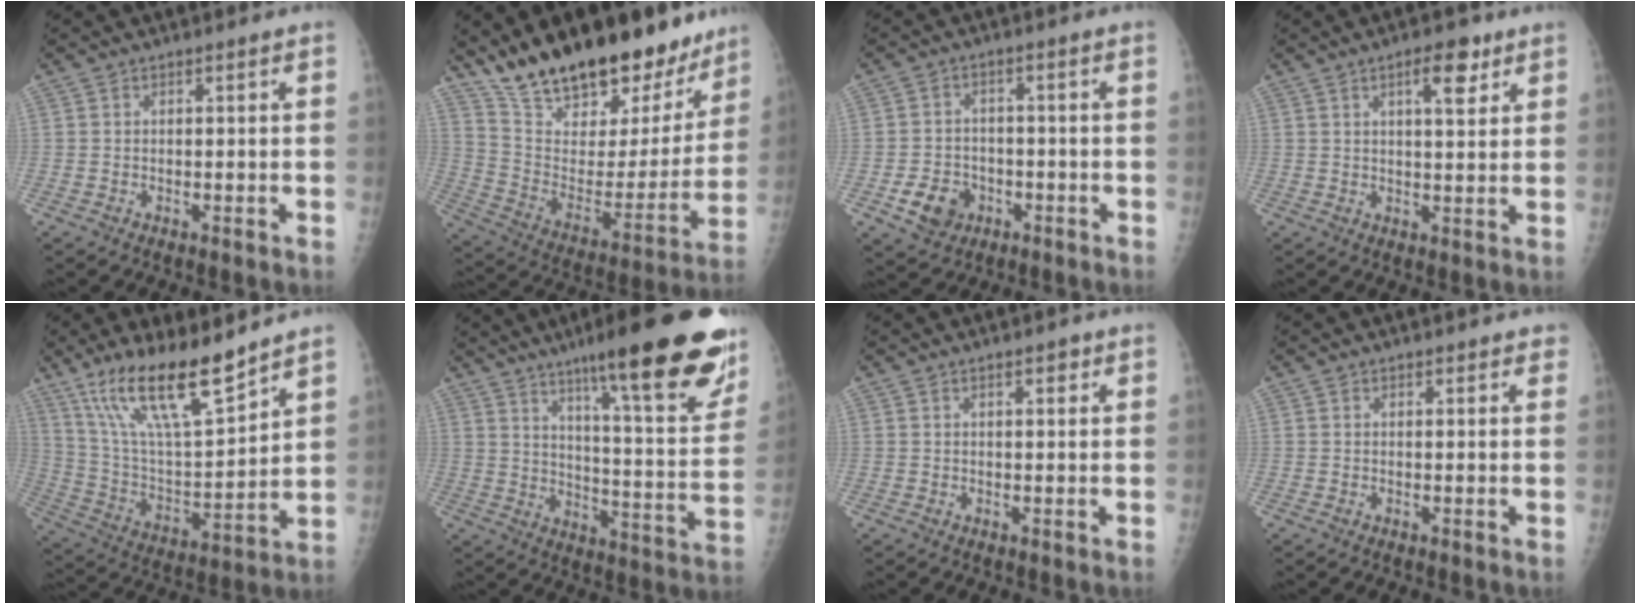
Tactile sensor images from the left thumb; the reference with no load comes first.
{"total": 28.5, "force": [22.2, 11.5, 13.6], "torque": [-0.179, -0.095, 0.348]}
{"total": 6.9, "force": [-2.8, 5.6, 2.9], "torque": [-0.031, 0.014, -0.043]}
{"total": 6.3, "force": [3.3, 2.4, 4.8], "torque": [-0.056, -0.015, 0.045]}
{"total": 18.9, "force": [13.6, 4.6, 12.3], "torque": [-0.196, -0.069, 0.258]}
{"total": 26.6, "force": [16.9, 4.4, 20.1], "torque": [-0.258, -0.063, 0.241]}
{"total": 1.9, "force": [1.0, 0.9, 1.3], "torque": [-0.009, -0.002, 0.012]}
{"total": 1.5, "force": [1.0, 1.0, 0.2], "torque": [0.019, -0.004, 0.006]}